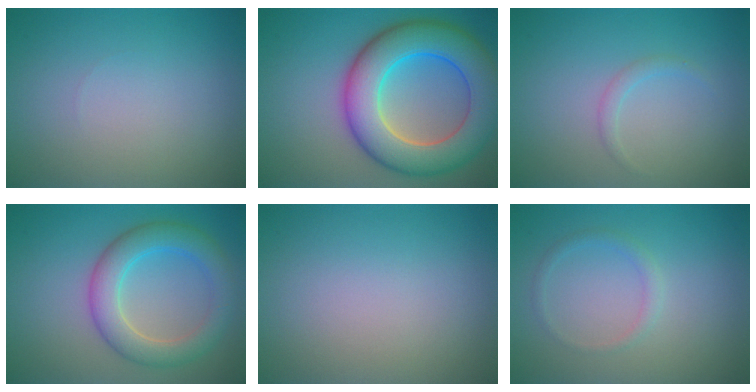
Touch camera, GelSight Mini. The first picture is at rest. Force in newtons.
{"total": 10.8, "press": 10.8, "slide": 0.5}
{"total": 1.0, "press": 1.0, "slide": 0.0}
{"total": 5.2, "press": 5.2, "slide": 0.2}
{"total": 0.0}
{"total": 1.2, "press": 1.2, "slide": 0.0}